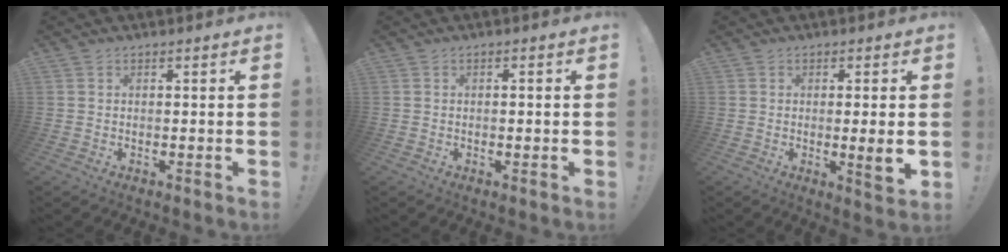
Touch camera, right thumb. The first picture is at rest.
{"total": 0.9, "force": [-0.2, 0.3, 0.8], "torque": [-0.008, 0.001, -0.006]}
{"total": 5.9, "force": [-0.3, 0.1, 5.8], "torque": [-0.071, -0.016, -0.006]}